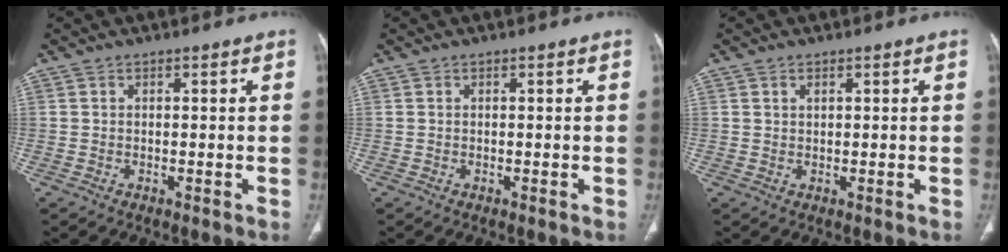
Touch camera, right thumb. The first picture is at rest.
{"total": 0.0}
{"total": 0.9, "force": [0.6, 0.6, 0.5], "torque": [-0.006, -0.003, 0.010]}